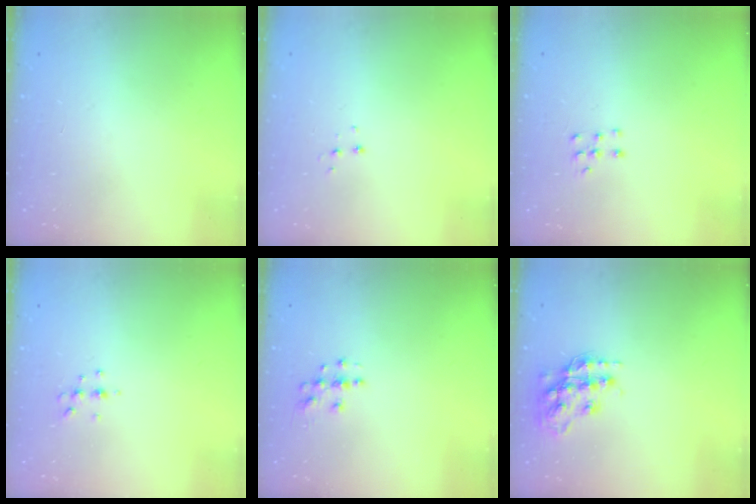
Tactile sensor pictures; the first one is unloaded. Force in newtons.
{"total": 3.7, "press": 3.7, "slide": 0.4}
{"total": 4.6, "press": 4.5, "slide": 0.5}
{"total": 4.5, "press": 4.4, "slide": 0.8}
{"total": 3.8, "press": 3.8, "slide": 0.2}
{"total": 16.0, "press": 16.0, "slide": 1.2}